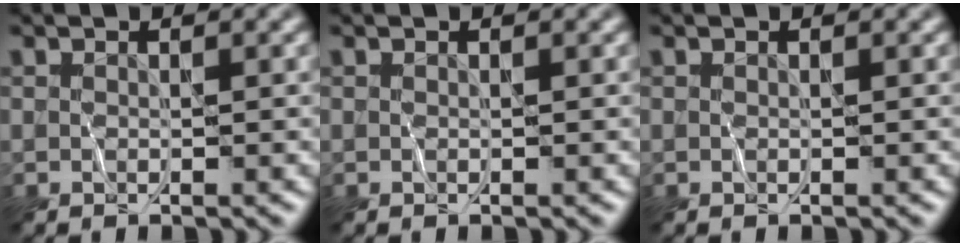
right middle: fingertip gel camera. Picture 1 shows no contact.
{"total": 0.0}
{"total": 0.0}